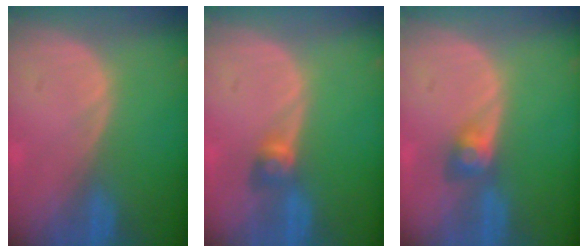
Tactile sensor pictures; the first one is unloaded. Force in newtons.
{"total": 2.7, "press": 2.4, "slide": 1.2}
{"total": 3.0, "press": 2.6, "slide": 1.4}